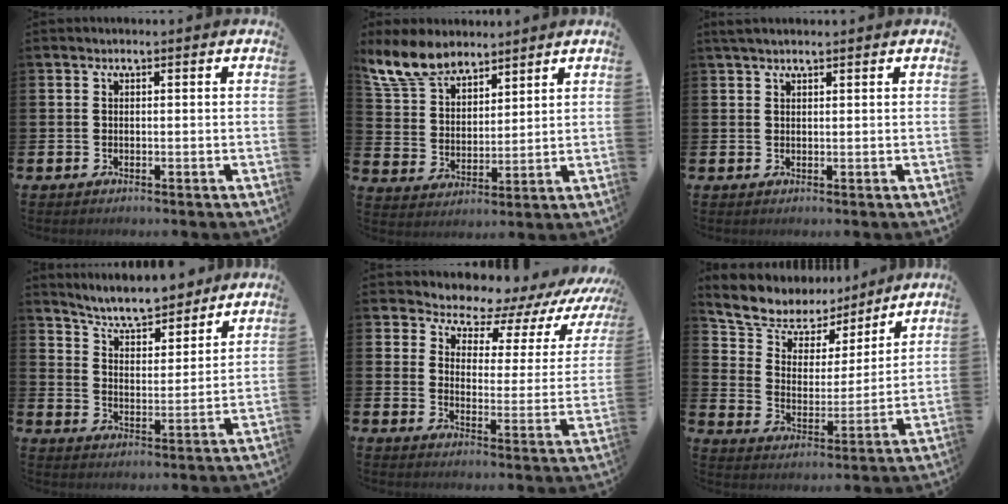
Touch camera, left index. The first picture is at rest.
{"total": 8.7, "force": [7.5, 3.5, 2.7], "torque": [-0.082, -0.020, 0.143]}
{"total": 1.8, "force": [1.6, 0.4, 0.8], "torque": [-0.009, 0.001, 0.028]}
{"total": 7.3, "force": [6.9, 1.2, 2.1], "torque": [-0.057, -0.047, 0.119]}
{"total": 6.0, "force": [5.4, 2.2, 1.3], "torque": [-0.038, -0.057, 0.084]}
{"total": 8.7, "force": [7.7, 3.8, 1.2], "torque": [-0.062, -0.059, 0.137]}